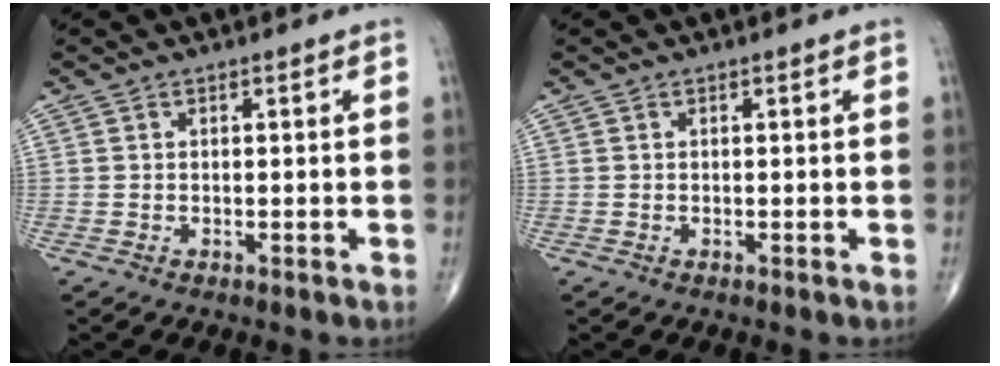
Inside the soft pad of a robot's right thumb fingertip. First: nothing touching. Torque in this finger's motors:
{"motor_torque": [0.24, -0.03, 0.44, 0.13, -0.03]}